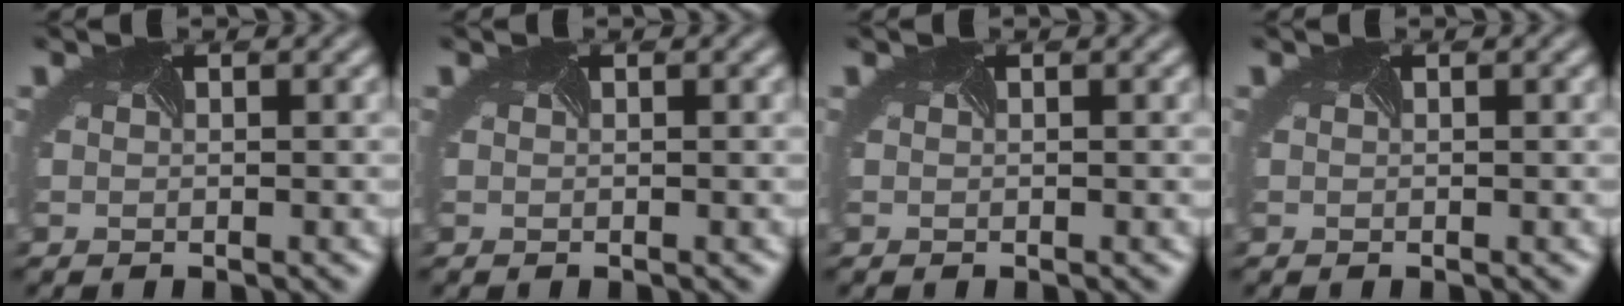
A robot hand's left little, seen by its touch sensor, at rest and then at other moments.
{"total": 0.0}
{"total": 0.0}
{"total": 0.0}